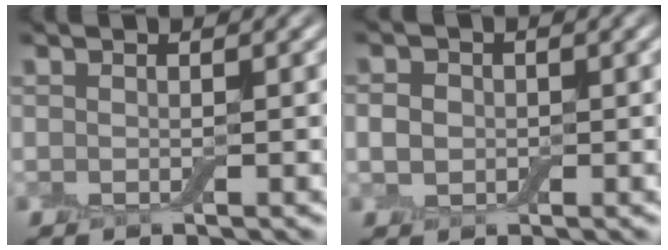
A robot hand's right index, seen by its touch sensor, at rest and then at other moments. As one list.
[{"total": 1.9, "force": [-0.1, 1.7, 0.9], "torque": [-0.016, 0.000, -0.008]}]